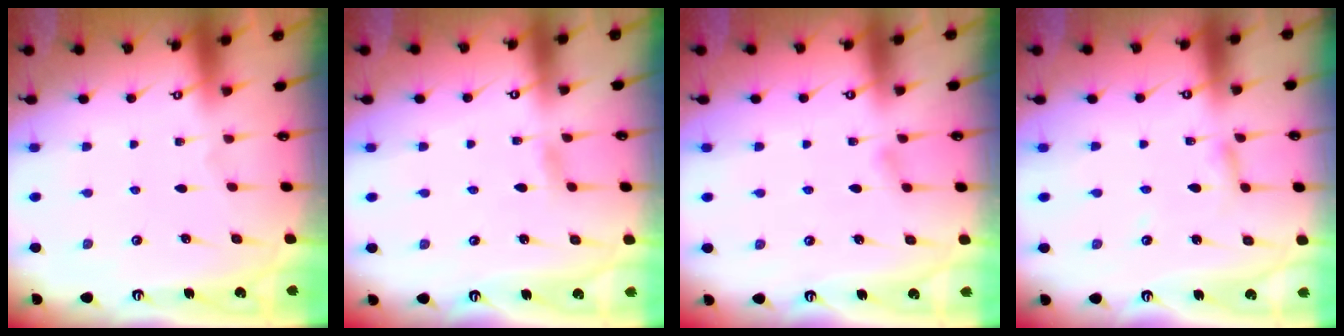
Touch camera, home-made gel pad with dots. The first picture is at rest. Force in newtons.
{"total": 2.4, "press": 2.4, "slide": 0.3}
{"total": 3.7, "press": 3.6, "slide": 0.4}
{"total": 2.6, "press": 2.6, "slide": 0.2}